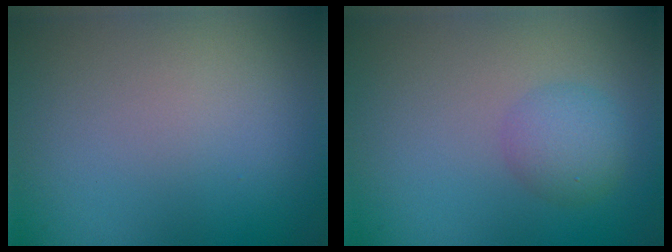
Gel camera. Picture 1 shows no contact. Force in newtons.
{"total": 2.5, "press": 2.5, "slide": 0.1}